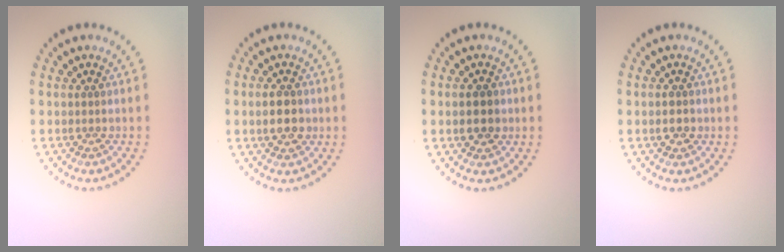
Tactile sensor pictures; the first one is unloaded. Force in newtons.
{"total": 2.9, "press": 2.9, "slide": 0.1}
{"total": 3.1, "press": 3.1, "slide": 0.2}
{"total": 1.2, "press": 1.2, "slide": 0.1}